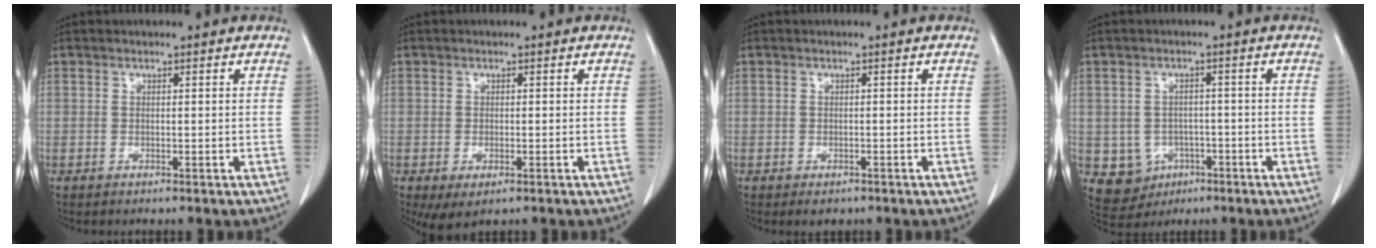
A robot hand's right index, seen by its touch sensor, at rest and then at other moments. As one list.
[{"total": 3.5, "force": [-1.6, 1.6, 2.7], "torque": [-0.046, -0.009, -0.015]}, {"total": 1.7, "force": [-1.1, 1.1, 0.7], "torque": [-0.009, 0.000, -0.007]}, {"total": 6.3, "force": [-1.9, 5.9, 1.3], "torque": [-0.023, 0.006, -0.017]}]